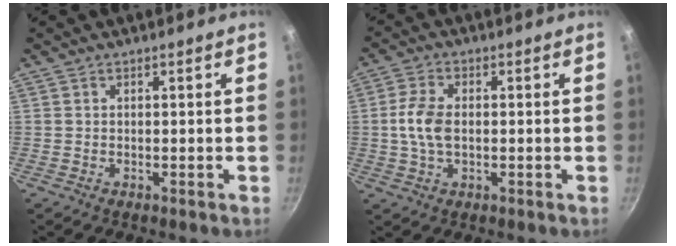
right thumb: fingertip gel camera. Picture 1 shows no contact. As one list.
[{"total": 6.5, "force": [-0.1, 3.9, 5.1], "torque": [-0.103, 0.012, -0.004]}]